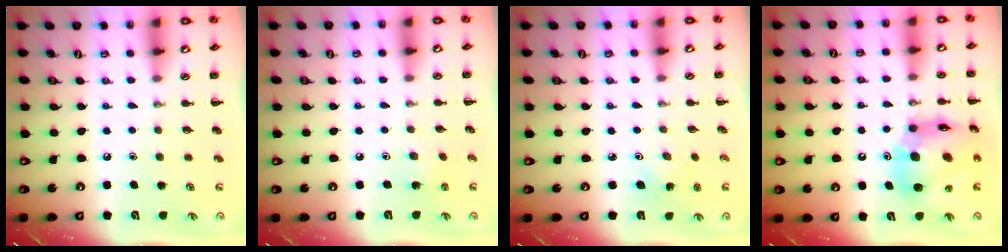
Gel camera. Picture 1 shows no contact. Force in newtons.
{"total": 1.6, "press": 1.4, "slide": 0.6}
{"total": 3.9, "press": 3.7, "slide": 1.3}
{"total": 16.2, "press": 15.4, "slide": 4.8}